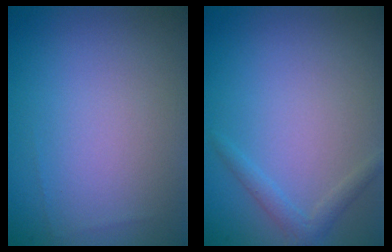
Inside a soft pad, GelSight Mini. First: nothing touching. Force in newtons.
{"total": 1.4, "press": 1.4, "slide": 0.1}